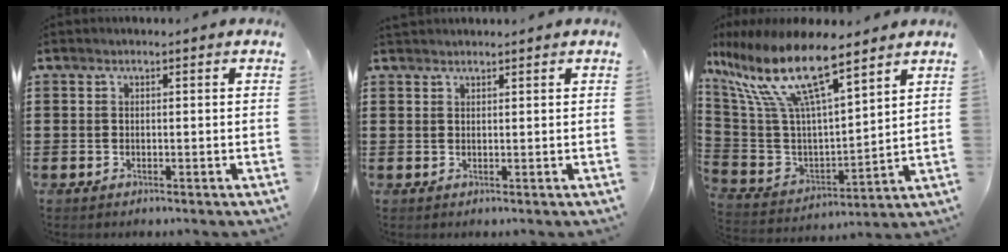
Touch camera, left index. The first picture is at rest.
{"total": 1.0, "force": [0.9, 0.2, 0.1], "torque": [-0.005, 0.000, 0.019]}
{"total": 14.8, "force": [9.1, 4.2, 10.9], "torque": [-0.251, -0.049, 0.153]}